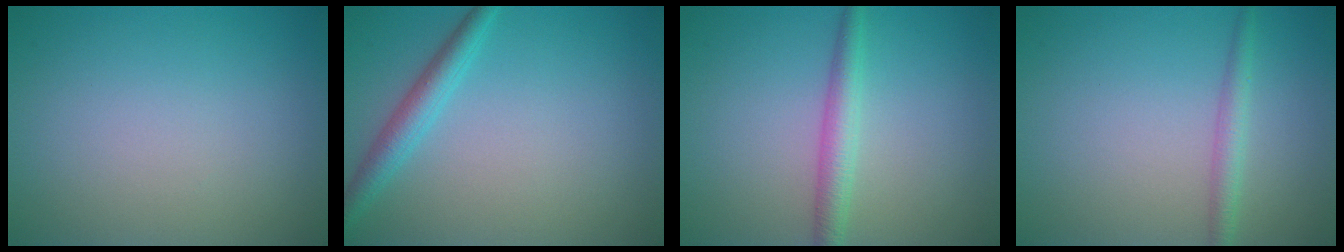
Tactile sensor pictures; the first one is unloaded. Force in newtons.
{"total": 2.7, "press": 2.7, "slide": 0.1}
{"total": 2.5, "press": 2.5, "slide": 0.1}
{"total": 1.9, "press": 1.8, "slide": 0.1}